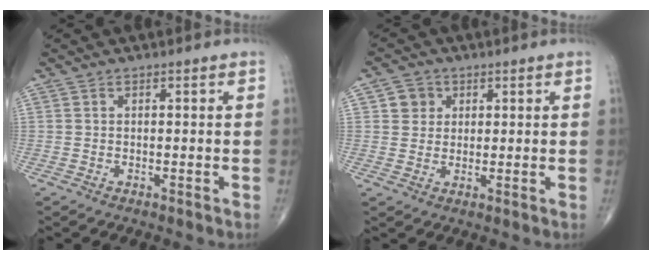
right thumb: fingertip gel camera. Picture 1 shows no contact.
{"total": 3.8, "force": [1.3, 3.5, 0.8], "torque": [0.008, -0.002, 0.017]}